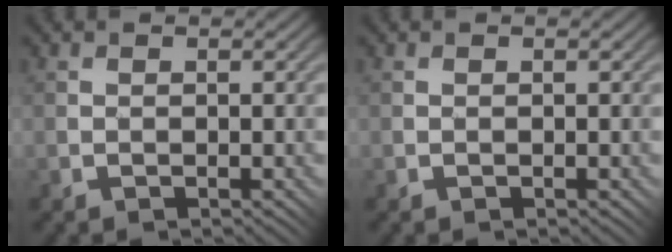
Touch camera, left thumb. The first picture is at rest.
{"total": 0.0}